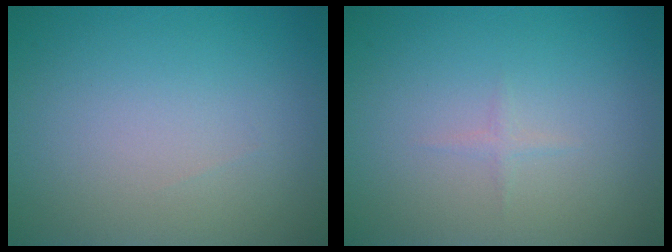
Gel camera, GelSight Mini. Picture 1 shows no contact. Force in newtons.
{"total": 0.6, "press": 0.6, "slide": 0.0}